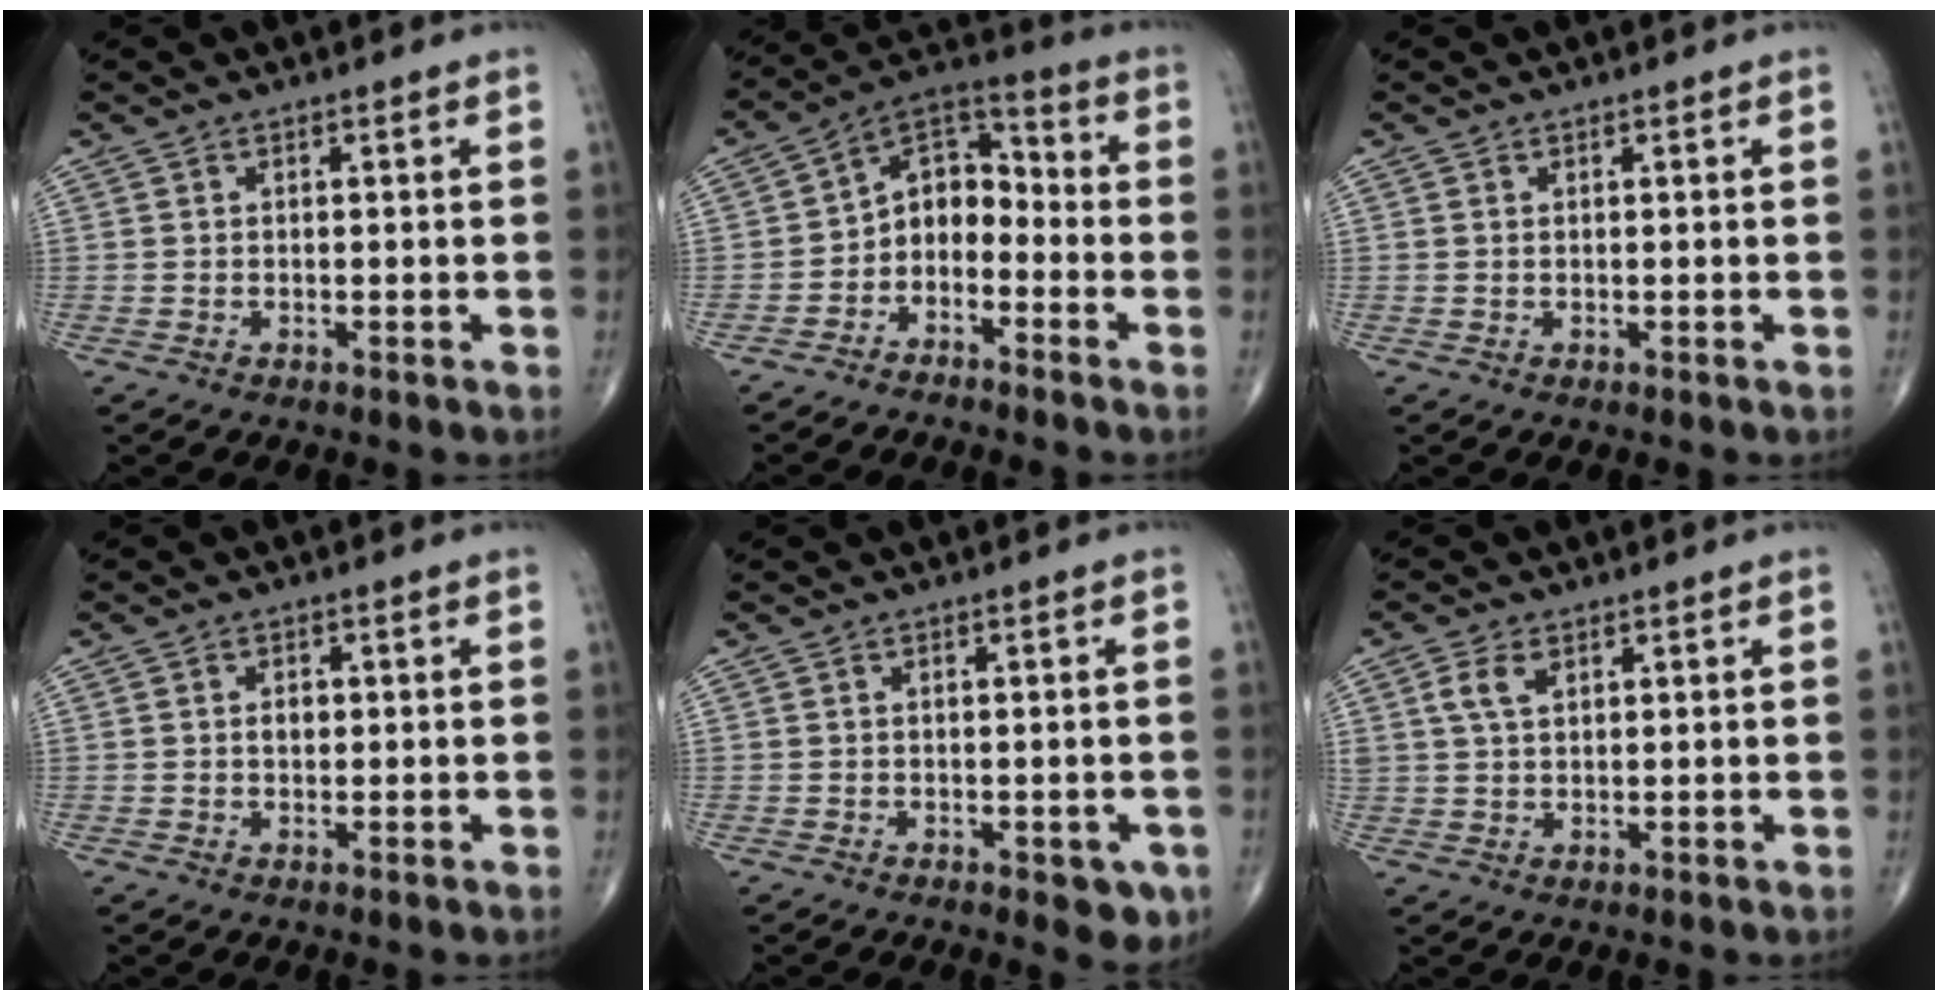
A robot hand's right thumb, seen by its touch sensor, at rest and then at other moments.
{"total": 9.1, "force": [-3.5, 6.3, 5.5], "torque": [-0.063, 0.069, -0.081]}
{"total": 0.0}
{"total": 1.8, "force": [0.2, 1.3, 1.2], "torque": [-0.015, 0.002, 0.002]}
{"total": 4.4, "force": [-1.7, 2.1, 3.5], "torque": [-0.022, -0.003, -0.016]}
{"total": 4.0, "force": [1.7, 2.3, 2.8], "torque": [-0.055, 0.002, 0.038]}